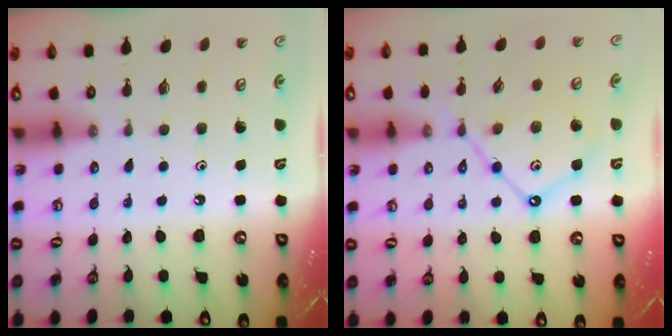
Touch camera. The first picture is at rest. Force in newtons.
{"total": 10.5, "press": 10.5, "slide": 0.9}